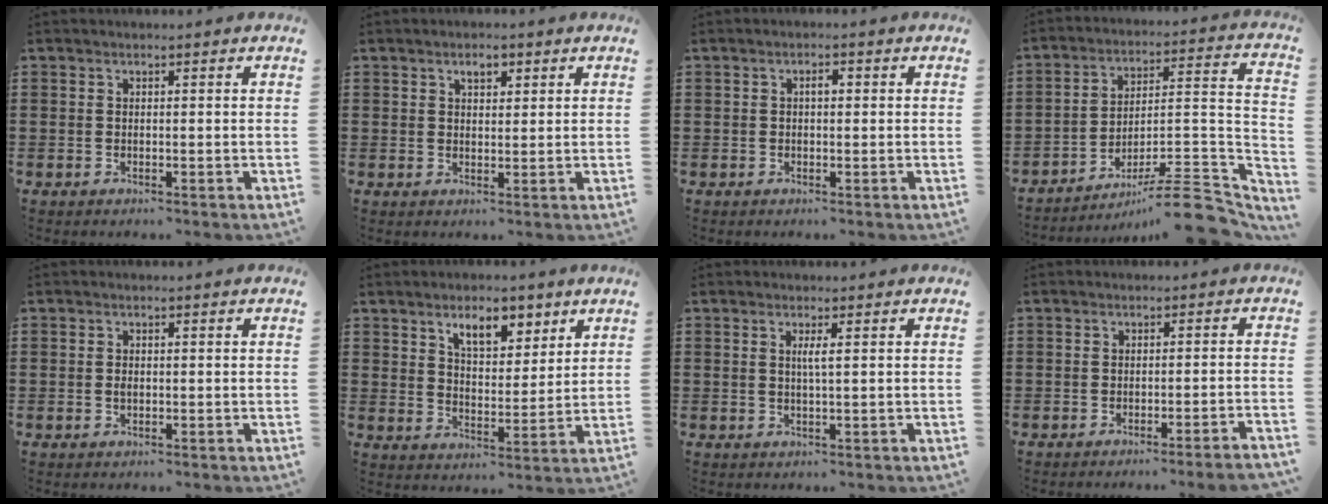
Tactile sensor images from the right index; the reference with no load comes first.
{"total": 2.1, "force": [1.1, 1.2, 1.4], "torque": [-0.024, 0.002, 0.017]}
{"total": 1.4, "force": [0.1, 0.6, 1.3], "torque": [-0.025, 0.005, 0.000]}
{"total": 9.3, "force": [-7.1, 1.2, 5.7], "torque": [-0.085, 0.012, -0.143]}
{"total": 0.9, "force": [-0.1, 0.5, 0.7], "torque": [-0.017, 0.000, -0.003]}
{"total": 6.7, "force": [4.6, 3.0, 3.8], "torque": [-0.058, -0.009, 0.075]}
{"total": 1.8, "force": [0.3, -0.1, 1.7], "torque": [-0.034, -0.003, 0.004]}
{"total": 2.1, "force": [-1.8, -0.5, 1.0], "torque": [-0.017, -0.002, -0.035]}